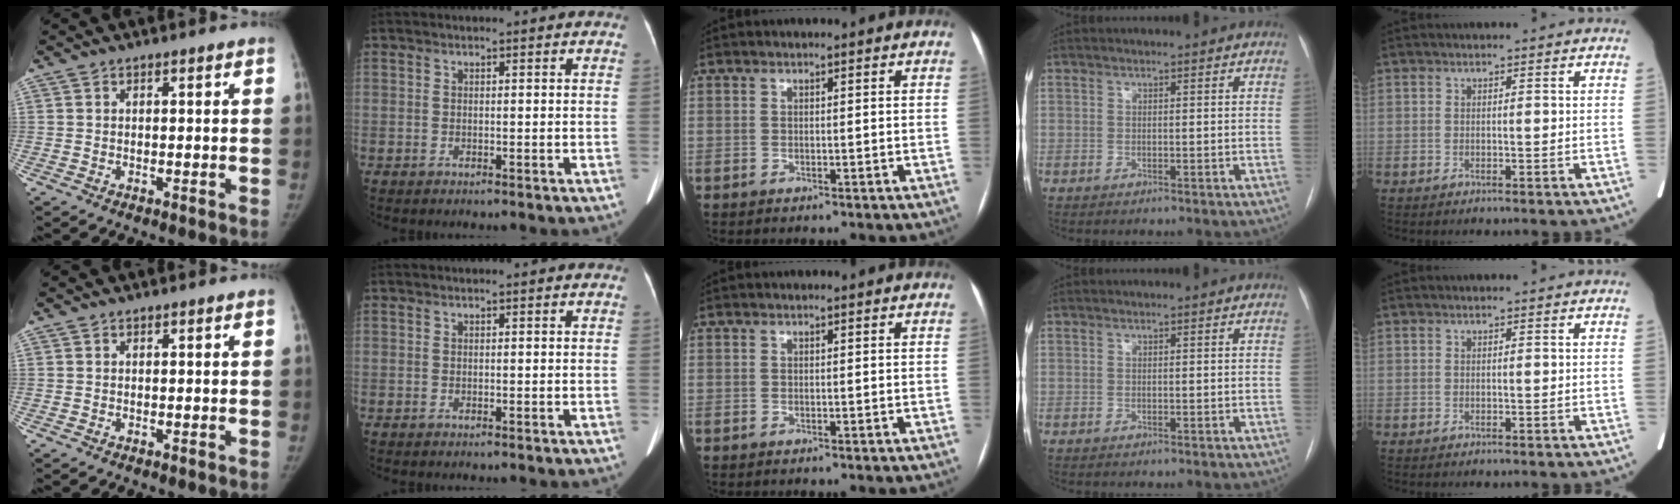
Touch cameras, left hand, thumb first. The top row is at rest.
{}